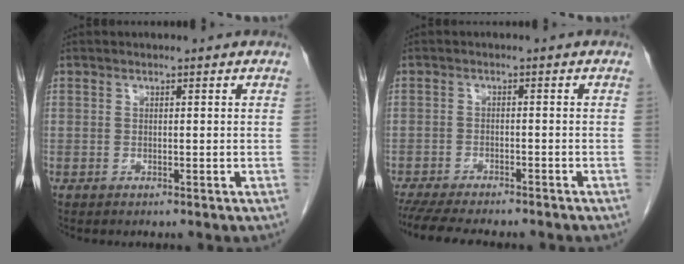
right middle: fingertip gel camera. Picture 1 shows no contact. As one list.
[{"total": 12.8, "force": [-11.1, 2.6, 6.0], "torque": [-0.096, -0.015, -0.154]}]